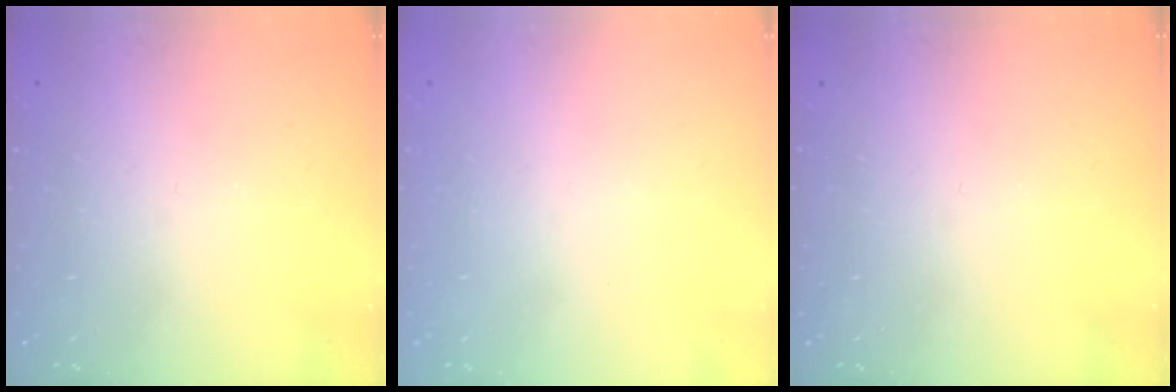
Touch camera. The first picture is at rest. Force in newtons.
{"total": 1.7, "press": 1.7, "slide": 0.1}
{"total": 0.0}